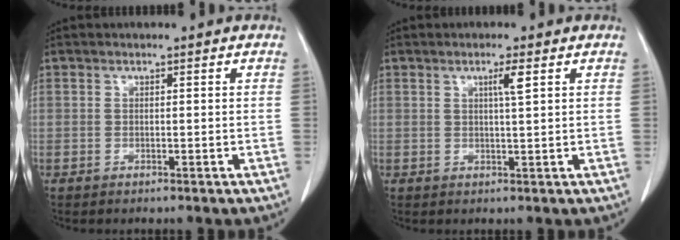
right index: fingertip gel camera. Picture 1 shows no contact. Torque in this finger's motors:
{"motor_torque": [0.38, 0.22, 0.05, 0.04]}